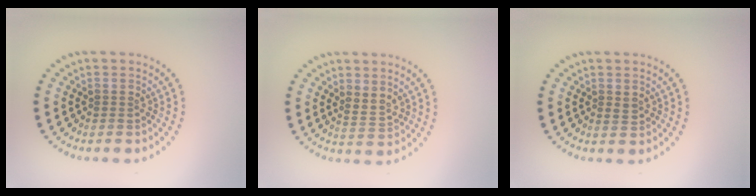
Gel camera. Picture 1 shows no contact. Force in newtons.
{"total": 1.7, "press": 1.4, "slide": 1.1}
{"total": 0.8, "press": 0.8, "slide": 0.3}